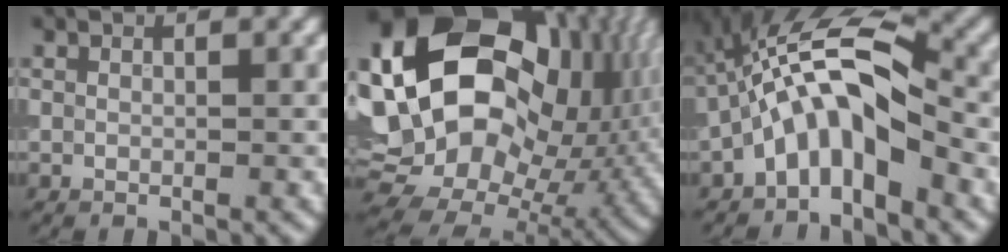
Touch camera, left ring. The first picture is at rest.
{"total": 23.1, "force": [4.4, 17.7, 14.1], "torque": [-0.251, 0.002, 0.071]}
{"total": 8.0, "force": [-2.8, 2.9, 6.9], "torque": [-0.131, 0.029, -0.060]}